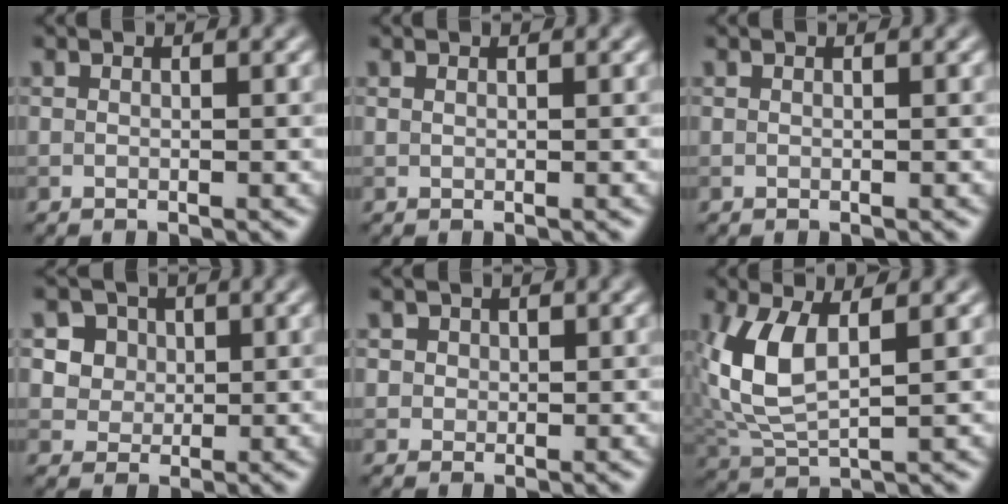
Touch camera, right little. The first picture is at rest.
{"total": 0.0}
{"total": 0.0}
{"total": 5.9, "force": [2.7, 4.7, 2.3], "torque": [-0.037, 0.007, 0.041]}
{"total": 2.1, "force": [1.0, 1.7, 0.7], "torque": [-0.014, 0.002, 0.020]}
{"total": 6.0, "force": [1.4, 2.9, 5.1], "torque": [-0.124, 0.000, 0.031]}